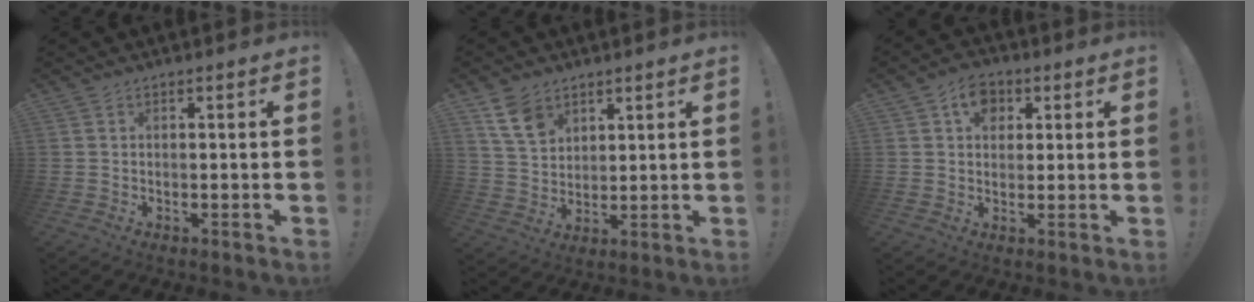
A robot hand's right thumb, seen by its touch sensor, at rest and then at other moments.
{"total": 10.0, "force": [6.2, 6.6, 4.3], "torque": [-0.077, -0.026, 0.124]}
{"total": 7.4, "force": [3.0, 5.8, 3.6], "torque": [-0.058, 0.001, 0.055]}